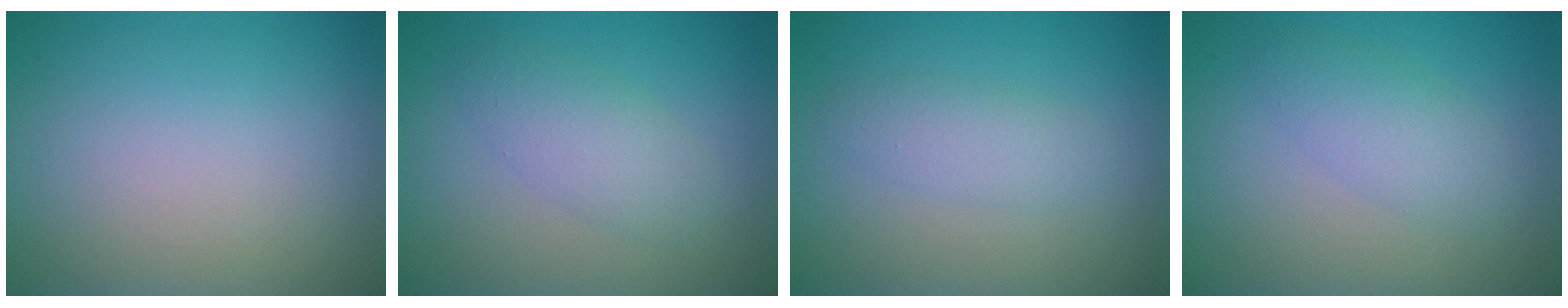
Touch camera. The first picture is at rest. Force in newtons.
{"total": 2.9, "press": 2.9, "slide": 0.1}
{"total": 2.2, "press": 2.2, "slide": 0.2}
{"total": 2.8, "press": 2.8, "slide": 0.1}